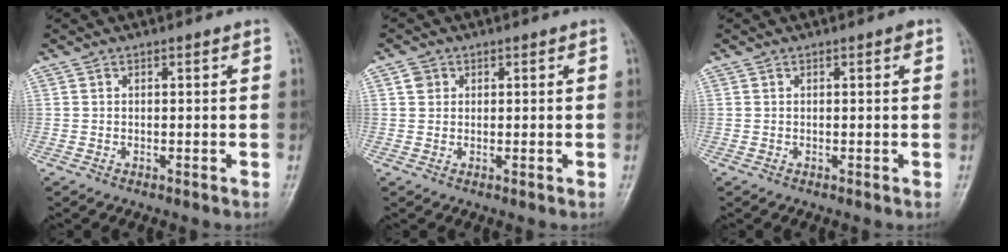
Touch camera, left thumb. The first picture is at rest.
{"total": 2.0, "force": [0.7, 1.8, 0.6], "torque": [0.000, 0.000, 0.007]}
{"total": 0.8, "force": [0.4, 0.2, 0.7], "torque": [-0.011, 0.001, 0.001]}